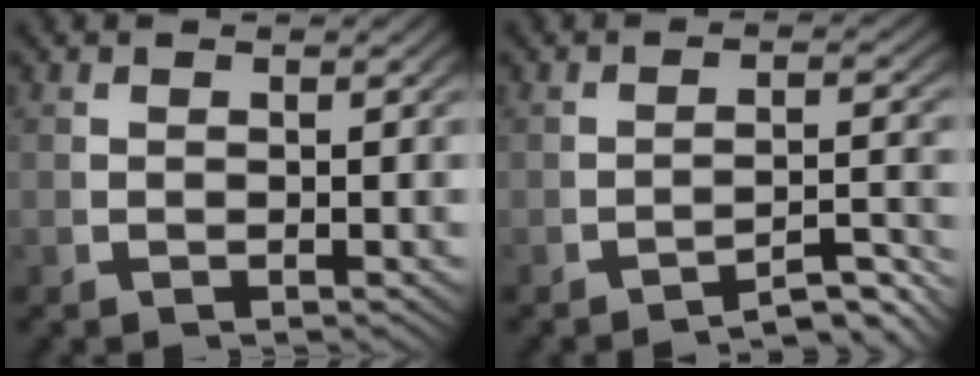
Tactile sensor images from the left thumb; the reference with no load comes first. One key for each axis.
{"total": 4.4, "fx": -3.4, "fy": 1.1, "fz": 2.5, "tx": -0.032, "ty": -0.010, "tz": -0.051}